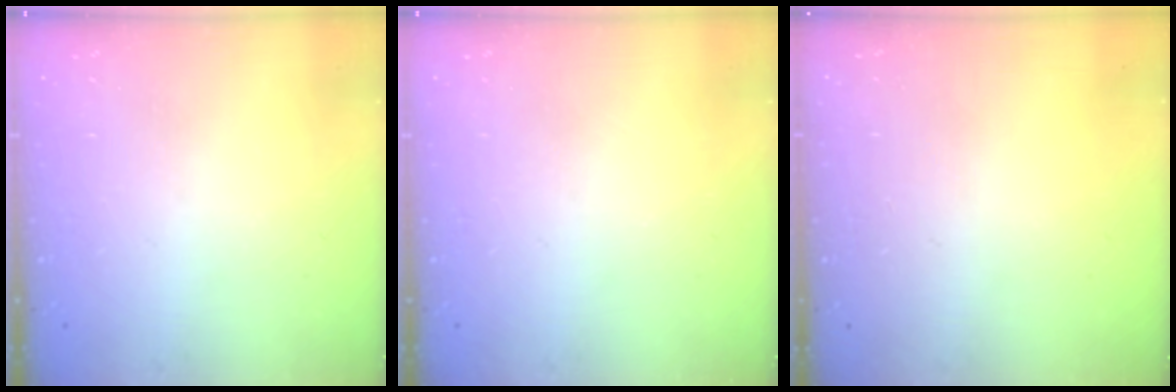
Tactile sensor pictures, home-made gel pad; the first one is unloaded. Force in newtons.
{"total": 0.0}
{"total": 0.0}